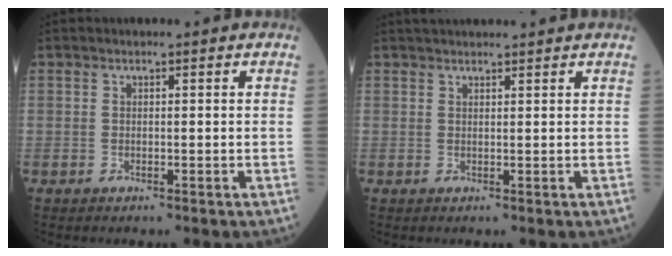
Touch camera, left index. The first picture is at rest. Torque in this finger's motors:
{"motor_torque": [0.22, -0.52, 0.14, 0.07]}